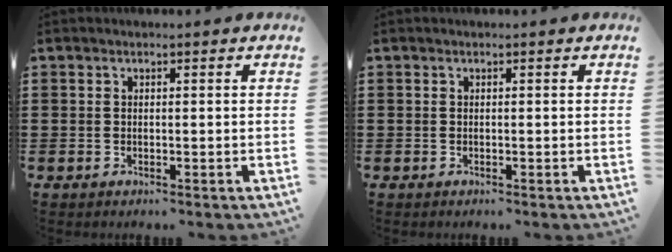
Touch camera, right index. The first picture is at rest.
{"total": 0.0}